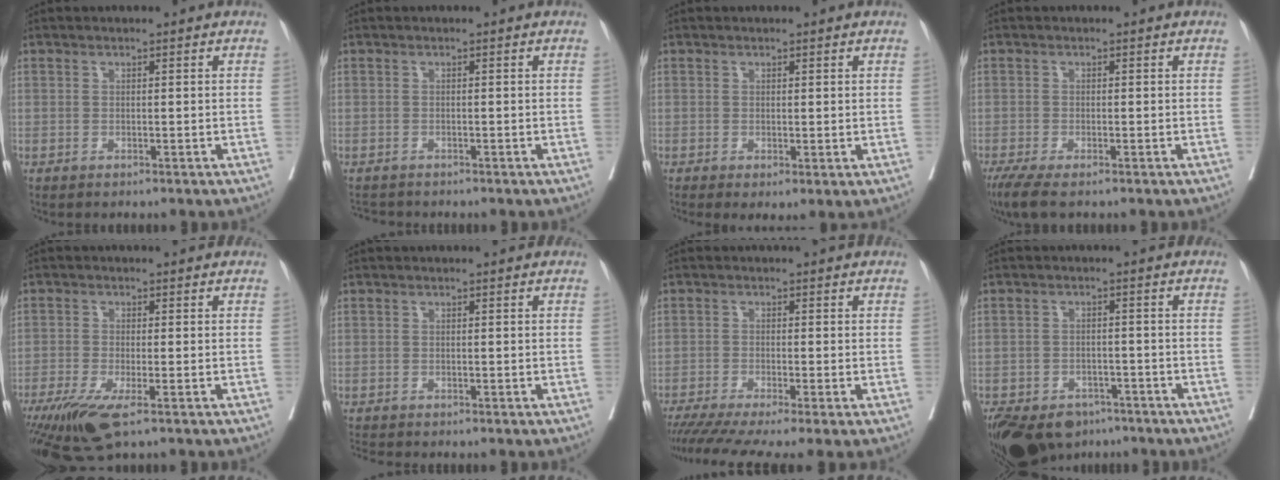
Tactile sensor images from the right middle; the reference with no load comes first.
{"total": 2.2, "force": [-2.1, 0.5, 0.1], "torque": [-0.009, -0.011, -0.036]}
{"total": 2.4, "force": [0.3, 0.9, 2.2], "torque": [-0.044, -0.008, 0.009]}
{"total": 4.2, "force": [-3.0, 0.8, 2.8], "torque": [-0.053, -0.013, -0.053]}
{"total": 8.1, "force": [-5.0, 1.6, 6.1], "torque": [-0.104, -0.021, -0.088]}
{"total": 1.4, "force": [-1.4, -0.2, 0.1], "torque": [-0.014, -0.009, -0.028]}
{"total": 10.0, "force": [-7.4, 0.6, 6.7], "torque": [-0.102, -0.018, -0.121]}
{"total": 15.2, "force": [-9.7, 9.9, 6.2], "torque": [-0.180, -0.016, -0.134]}